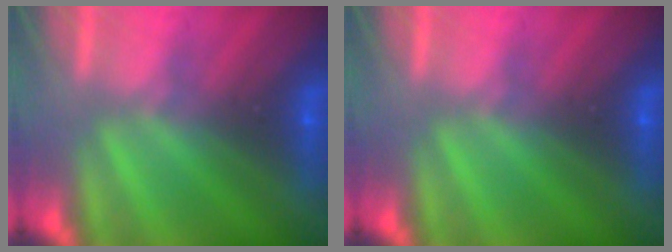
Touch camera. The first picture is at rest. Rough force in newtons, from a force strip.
{"total": 0.0}